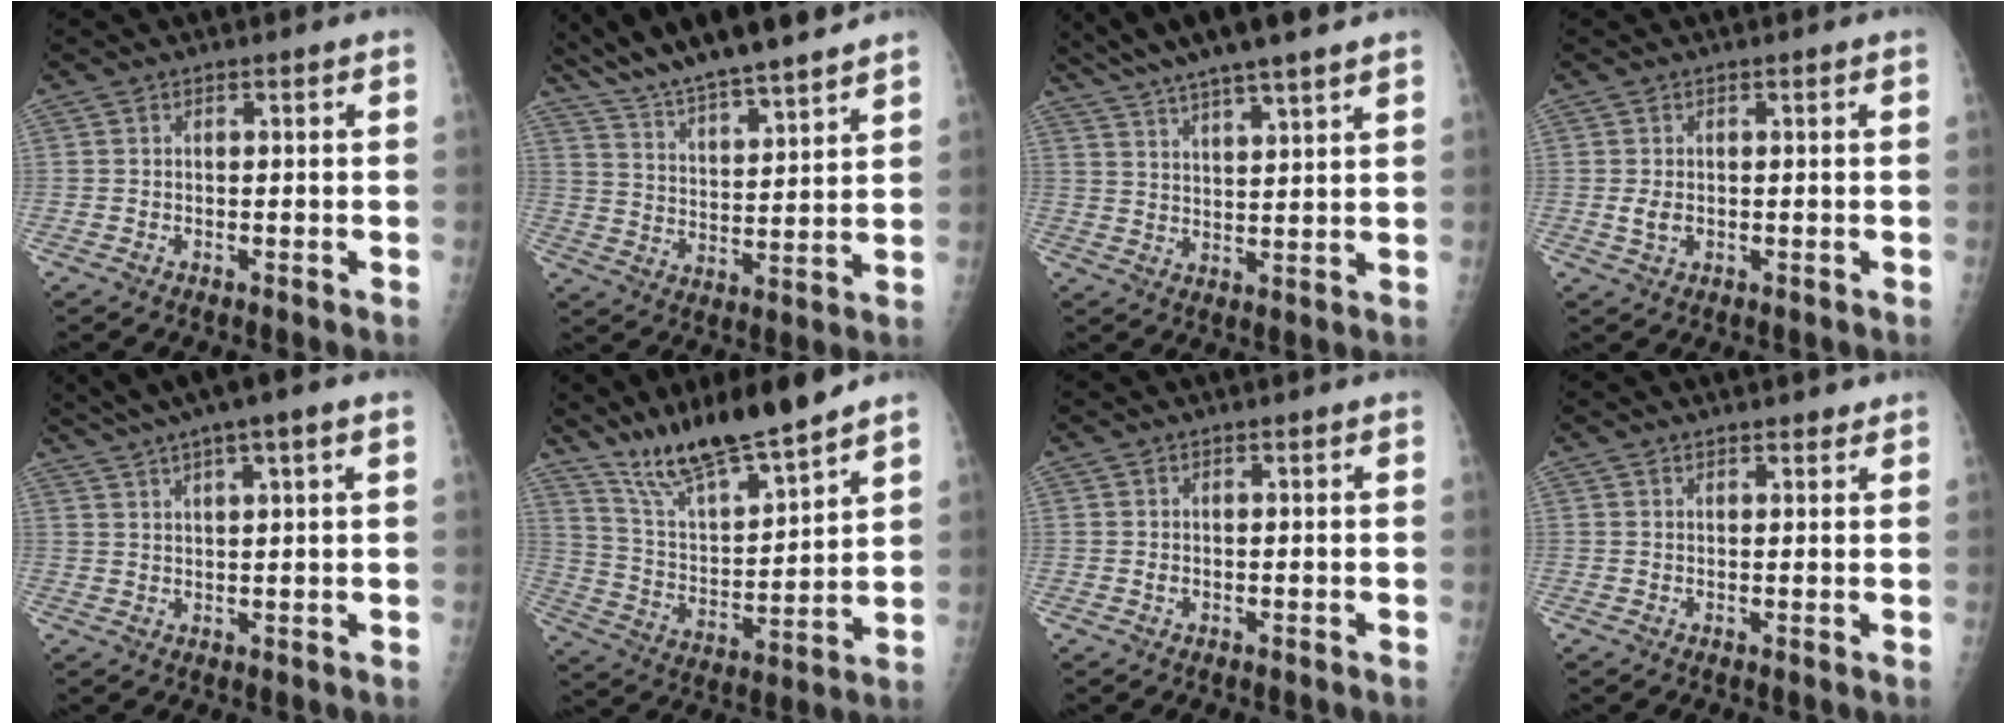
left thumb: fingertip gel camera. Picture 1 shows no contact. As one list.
[{"total": 17.6, "force": [15.3, 2.3, 8.4], "torque": [-0.123, -0.056, 0.262]}, {"total": 13.6, "force": [10.5, 1.7, 8.4], "torque": [-0.138, -0.015, 0.181]}, {"total": 2.3, "force": [-0.1, 1.5, 1.7], "torque": [-0.031, -0.004, 0.001]}, {"total": 11.6, "force": [7.3, 2.0, 8.7], "torque": [-0.148, 0.019, 0.121]}, {"total": 16.5, "force": [13.5, 2.8, 9.0], "torque": [-0.140, -0.076, 0.253]}, {"total": 0.7, "force": [0.2, 0.4, 0.5], "torque": [-0.006, -0.001, 0.005]}, {"total": 2.5, "force": [2.1, 0.9, 1.1], "torque": [0.001, -0.007, 0.025]}]